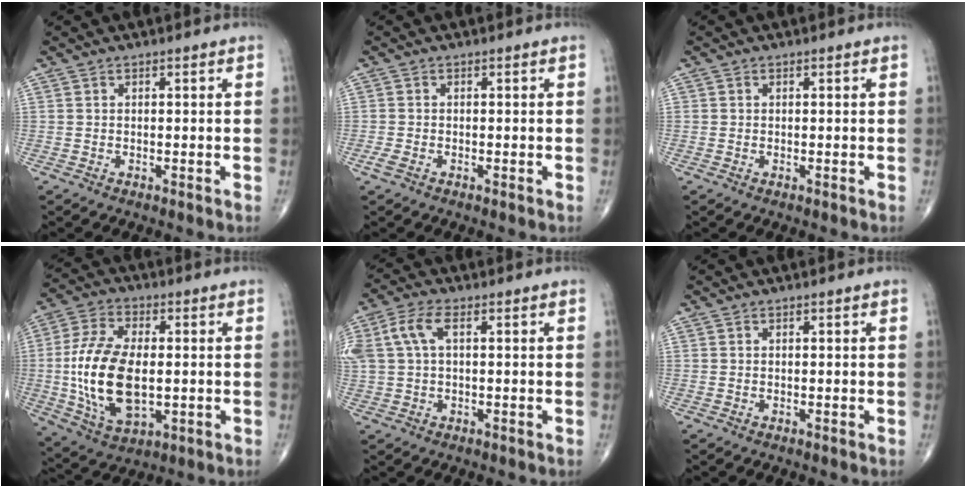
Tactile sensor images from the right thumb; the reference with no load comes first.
{"total": 1.7, "force": [-0.8, 0.7, 1.3], "torque": [-0.035, -0.003, -0.018]}
{"total": 0.0}
{"total": 17.7, "force": [-1.1, 9.3, 15.0], "torque": [-0.300, -0.004, -0.012]}
{"total": 7.4, "force": [1.9, 3.8, 6.1], "torque": [-0.157, 0.027, 0.038]}
{"total": 0.0}